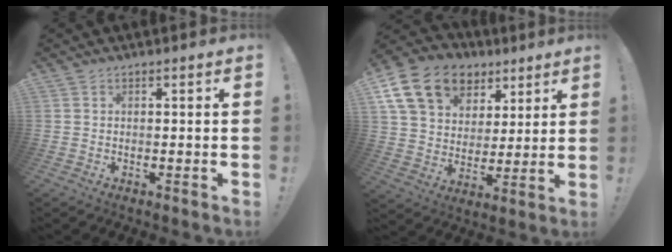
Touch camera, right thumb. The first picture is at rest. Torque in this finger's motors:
{"motor_torque": [0.50, 0.49, 0.94, 0.55, 0.43]}